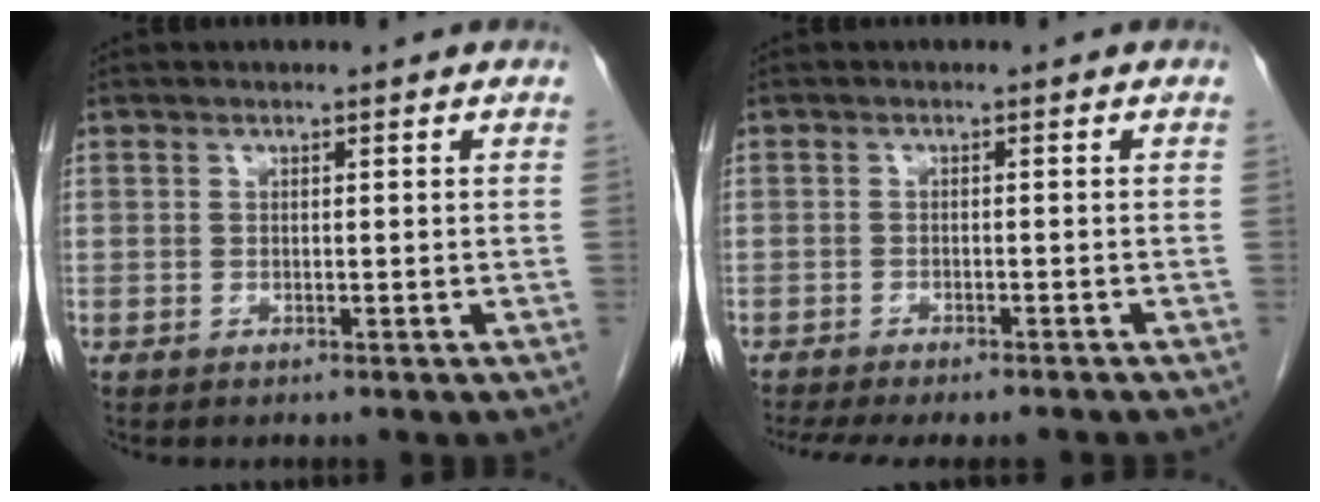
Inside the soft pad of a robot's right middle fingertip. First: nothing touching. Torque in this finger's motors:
{"motor_torque": [1.10, -1.04, 0.10, 0.05]}